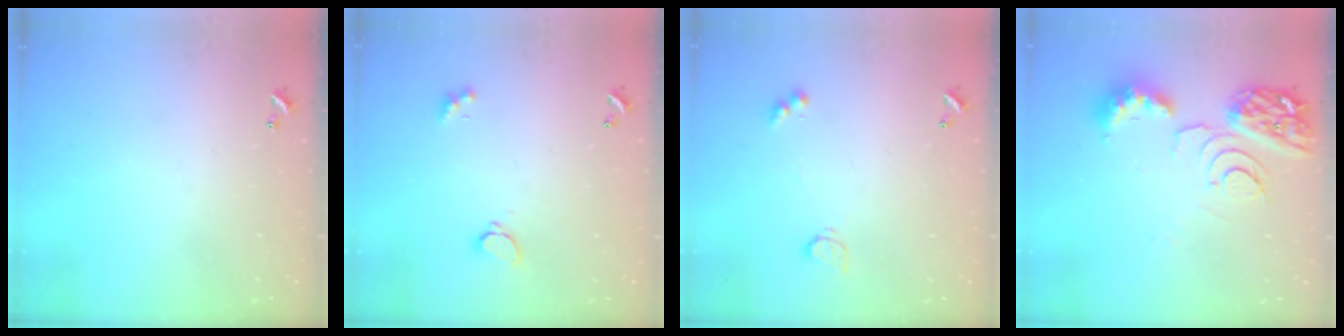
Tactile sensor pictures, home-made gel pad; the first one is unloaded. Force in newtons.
{"total": 1.6, "press": 1.6, "slide": 0.5}
{"total": 4.1, "press": 4.0, "slide": 0.7}
{"total": 10.1, "press": 10.0, "slide": 1.2}